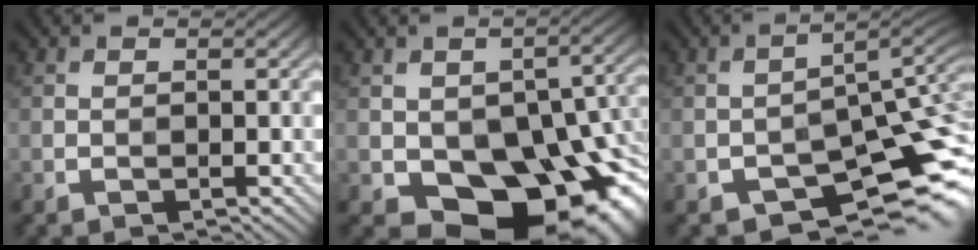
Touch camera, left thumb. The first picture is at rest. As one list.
[{"total": 17.0, "force": [-4.7, 10.5, 12.5], "torque": [-0.168, -0.029, -0.050]}, {"total": 9.6, "force": [-5.3, 4.1, 6.9], "torque": [-0.097, -0.015, -0.087]}]